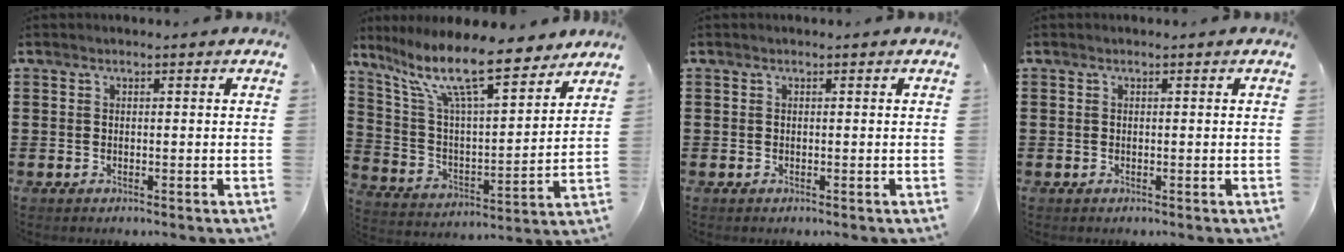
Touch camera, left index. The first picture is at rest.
{"total": 13.6, "force": [10.3, 2.6, 8.4], "torque": [-0.189, -0.049, 0.177]}
{"total": 0.0}
{"total": 0.0}